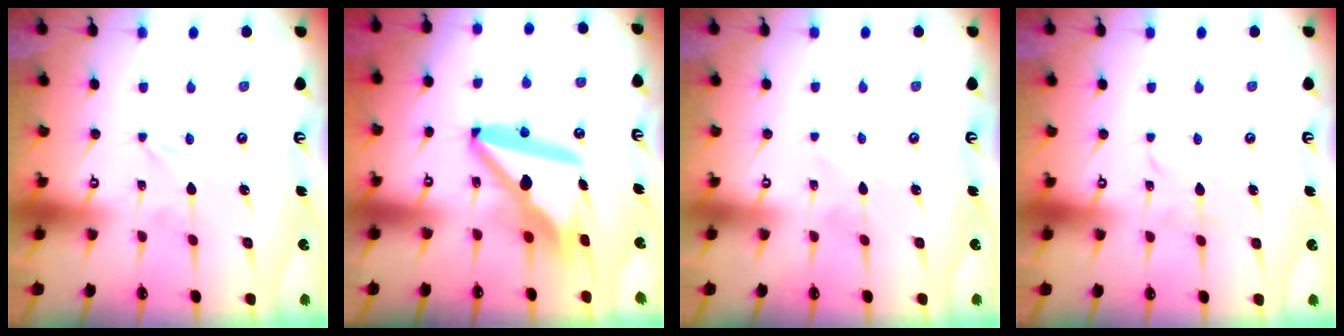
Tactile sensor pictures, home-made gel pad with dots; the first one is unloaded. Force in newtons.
{"total": 15.3, "press": 15.1, "slide": 1.9}
{"total": 2.4, "press": 2.4, "slide": 0.3}
{"total": 2.1, "press": 2.1, "slide": 0.1}